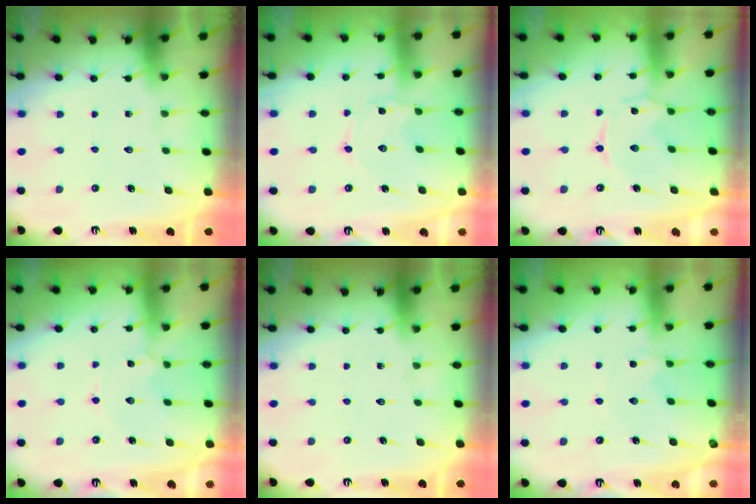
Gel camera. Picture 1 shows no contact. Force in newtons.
{"total": 2.4, "press": 2.4, "slide": 0.3}
{"total": 1.4, "press": 1.4, "slide": 0.2}
{"total": 2.2, "press": 2.2, "slide": 0.2}
{"total": 0.0}
{"total": 1.8, "press": 1.7, "slide": 0.4}